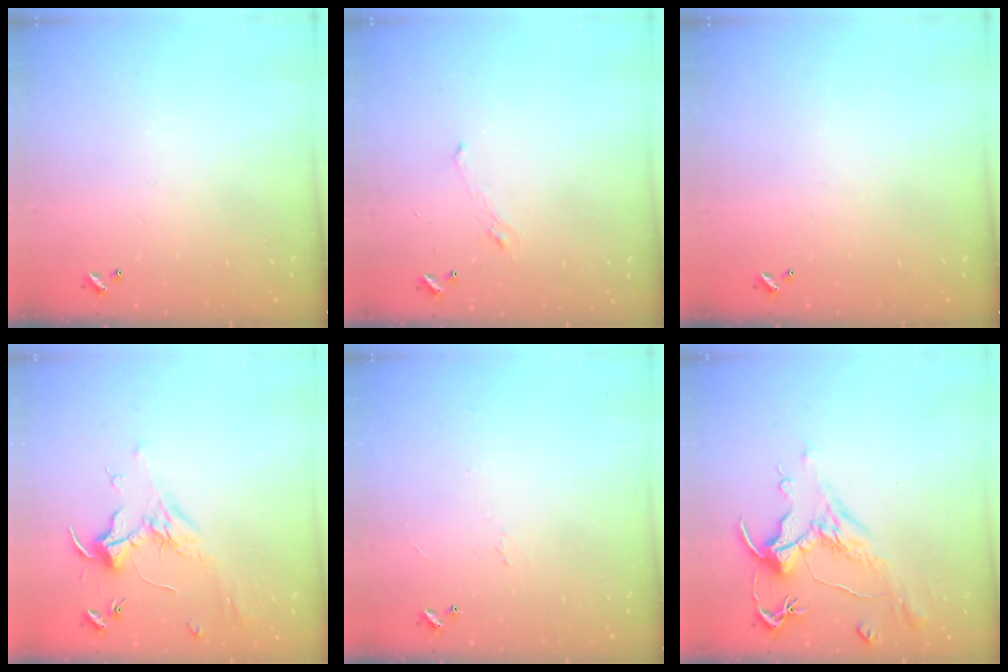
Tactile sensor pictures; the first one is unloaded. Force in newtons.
{"total": 1.2, "press": 0.8, "slide": 0.9}
{"total": 0.0}
{"total": 1.8, "press": 1.6, "slide": 0.7}
{"total": 2.3, "press": 2.2, "slide": 0.6}
{"total": 1.6, "press": 0.7, "slide": 1.4}